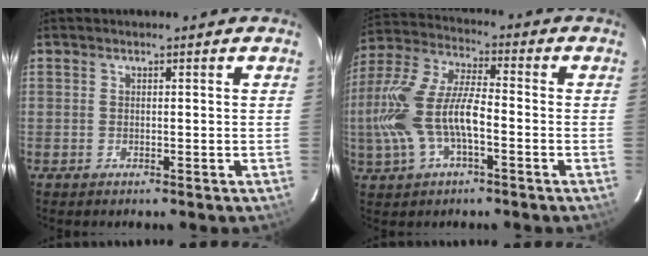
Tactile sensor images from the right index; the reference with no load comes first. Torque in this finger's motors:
{"motor_torque": [0.89, -0.38, 0.96, 0.21]}